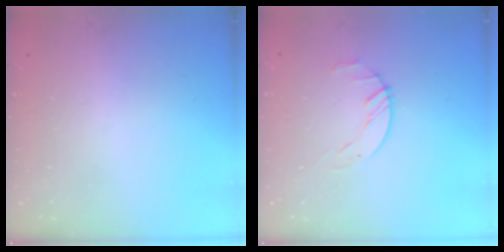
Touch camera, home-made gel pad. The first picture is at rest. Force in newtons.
{"total": 1.8, "press": 1.7, "slide": 0.3}